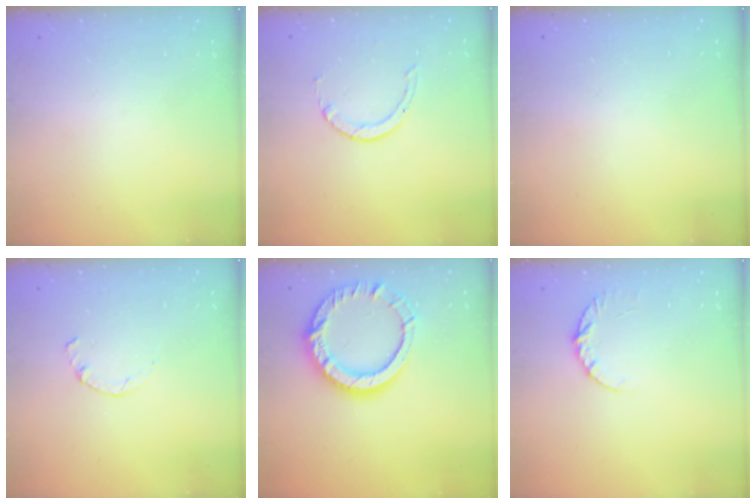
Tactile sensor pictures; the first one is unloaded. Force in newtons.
{"total": 2.0, "press": 2.0, "slide": 0.2}
{"total": 2.2, "press": 2.2, "slide": 0.1}
{"total": 0.9, "press": 0.8, "slide": 0.3}
{"total": 15.1, "press": 15.0, "slide": 1.5}
{"total": 6.3, "press": 6.3, "slide": 0.6}